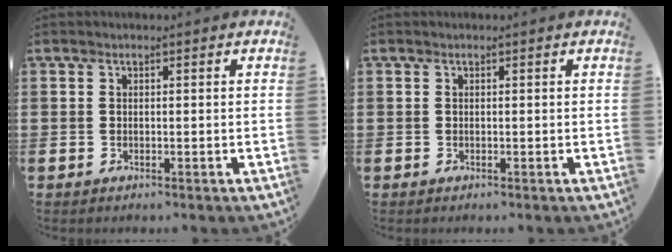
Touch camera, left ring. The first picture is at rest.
{"total": 0.0}